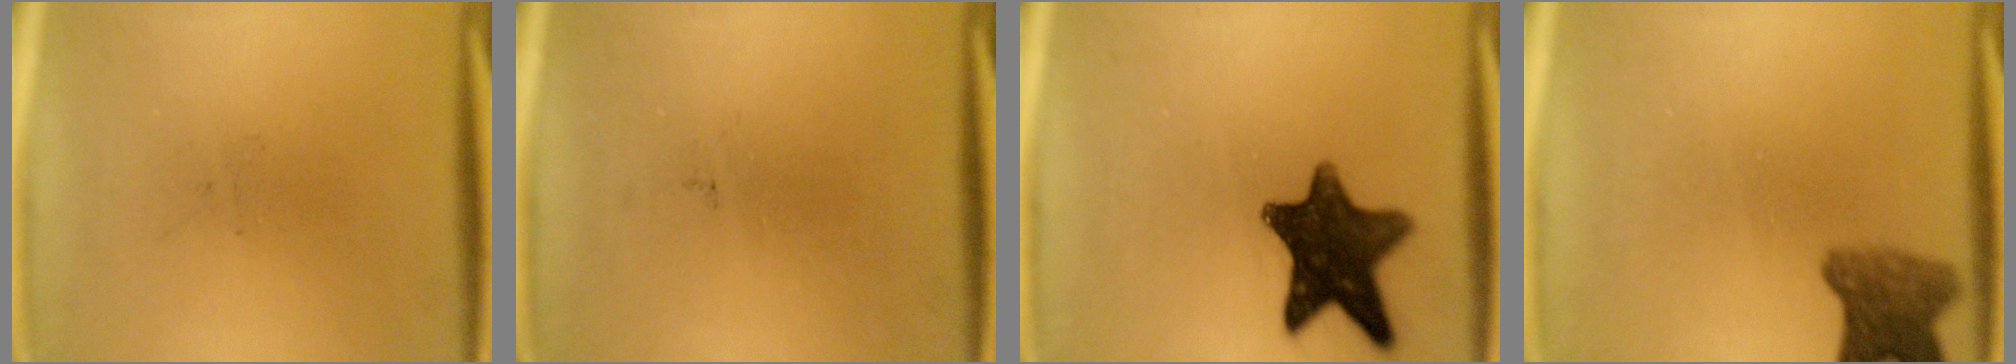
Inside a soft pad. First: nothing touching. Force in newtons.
{"total": 0.0}
{"total": 12.4}
{"total": 5.6}